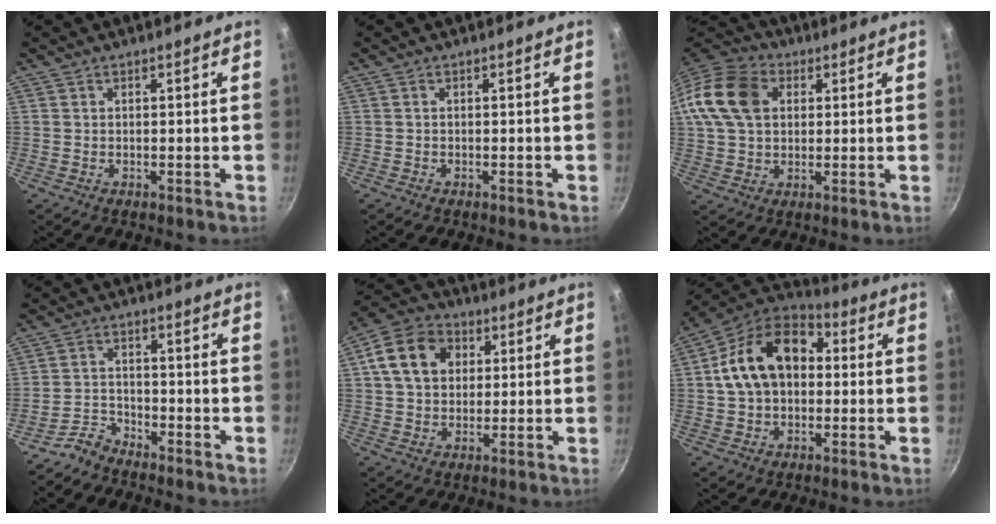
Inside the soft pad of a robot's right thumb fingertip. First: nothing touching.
{"total": 0.0}
{"total": 15.9, "force": [3.8, 11.7, 10.1], "torque": [-0.188, 0.021, 0.056]}
{"total": 4.1, "force": [-3.8, 1.4, 0.4], "torque": [-0.007, 0.037, -0.080]}
{"total": 12.2, "force": [3.1, 9.5, 7.0], "torque": [-0.105, 0.013, 0.038]}
{"total": 17.6, "force": [1.9, 12.3, 12.3], "torque": [-0.188, 0.038, 0.016]}